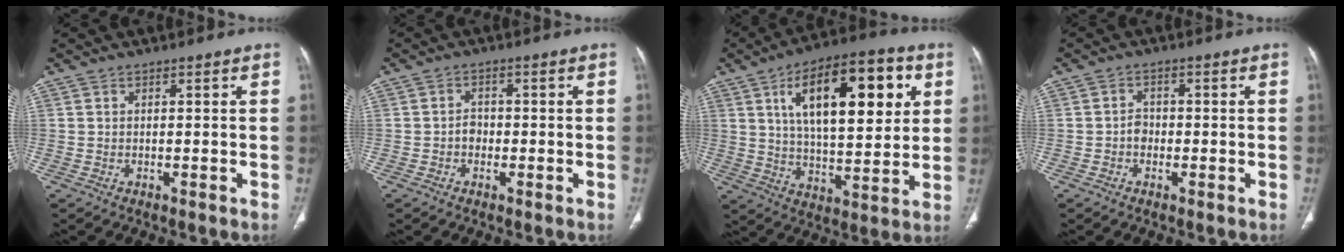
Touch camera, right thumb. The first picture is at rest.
{"total": 2.1, "force": [-0.7, 1.7, 1.0], "torque": [-0.004, 0.008, -0.015]}
{"total": 22.4, "force": [7.5, 9.8, 18.7], "torque": [-0.254, -0.011, 0.116]}
{"total": 2.1, "force": [-0.7, 1.7, 1.0], "torque": [-0.004, 0.008, -0.016]}